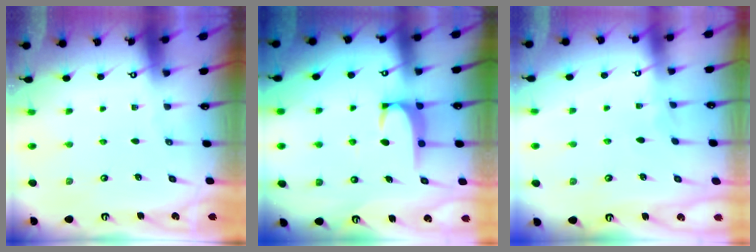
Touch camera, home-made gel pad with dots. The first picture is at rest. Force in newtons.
{"total": 2.0, "press": 1.9, "slide": 0.5}
{"total": 3.3, "press": 3.3, "slide": 0.3}